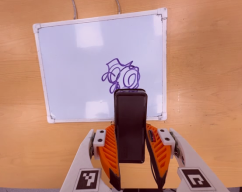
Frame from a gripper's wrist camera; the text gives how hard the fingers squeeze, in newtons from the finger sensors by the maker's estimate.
{"total": 5.1, "left": 3.4, "right": 6.9}